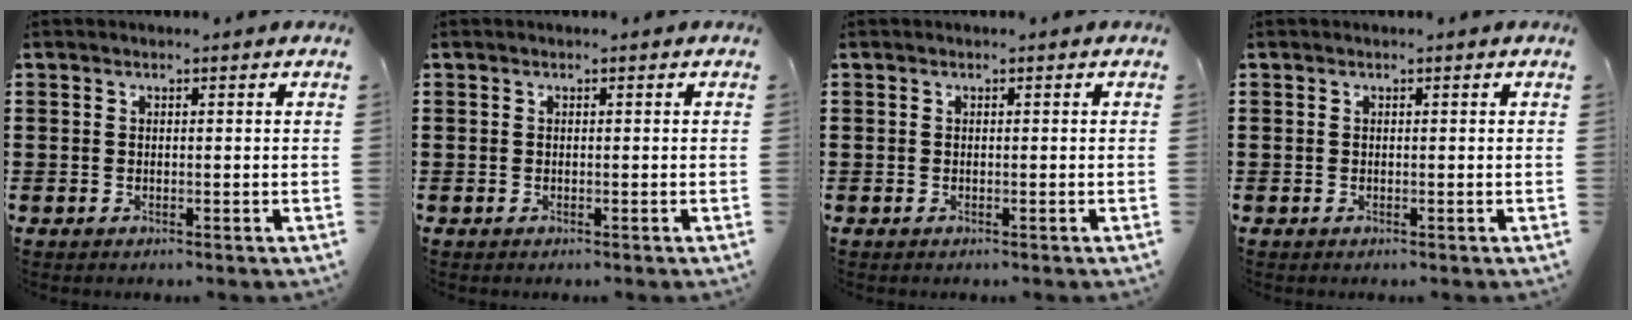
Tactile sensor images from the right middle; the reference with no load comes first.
{"total": 0.0}
{"total": 0.0}
{"total": 0.0}